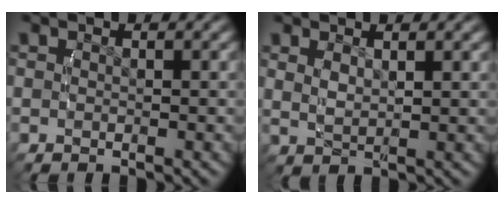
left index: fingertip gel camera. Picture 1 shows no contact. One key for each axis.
{"total": 2.0, "fx": 1.2, "fy": 0.5, "fz": 1.5, "tx": -0.029, "ty": 0.000, "tz": 0.028}